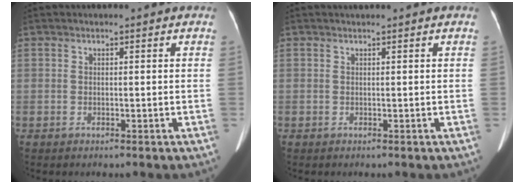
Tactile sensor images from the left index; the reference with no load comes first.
{"total": 0.0}